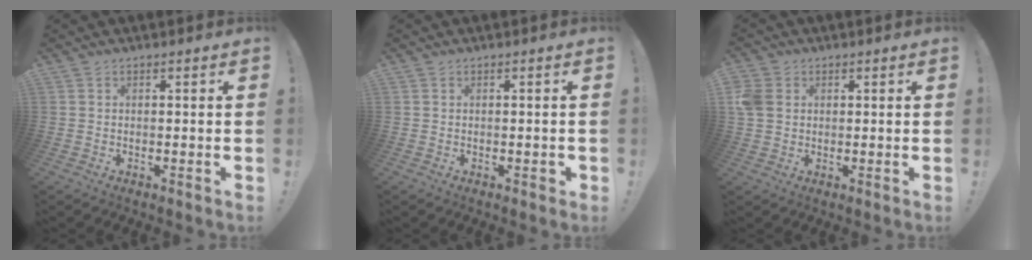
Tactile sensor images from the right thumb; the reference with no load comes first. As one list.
[{"total": 1.0, "force": [-0.2, 0.7, 0.7], "torque": [-0.005, 0.000, -0.004]}, {"total": 6.1, "force": [1.2, 5.0, 3.2], "torque": [-0.066, 0.007, 0.025]}]